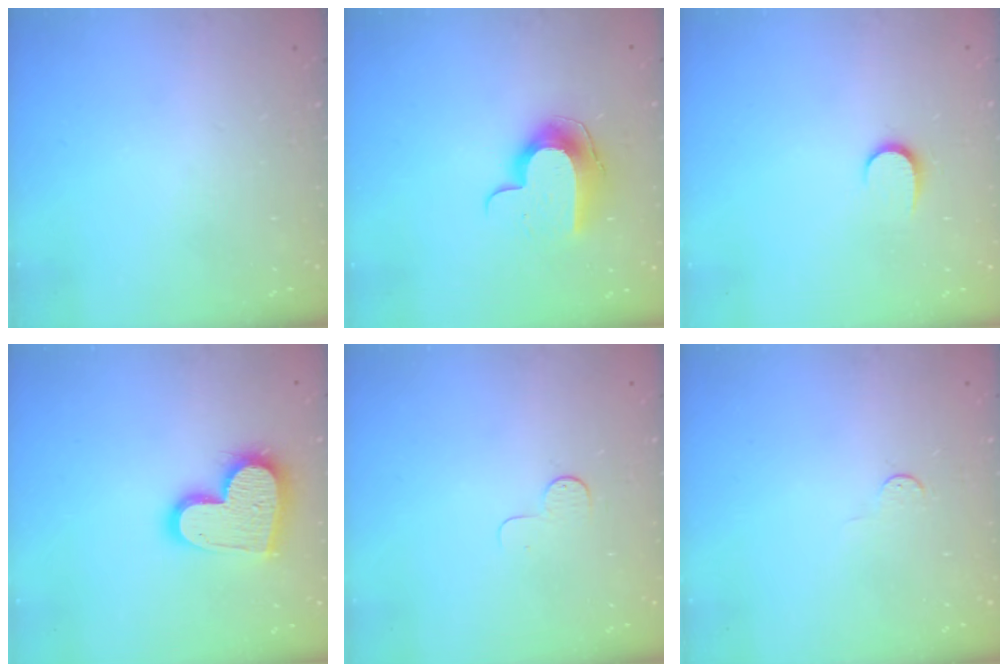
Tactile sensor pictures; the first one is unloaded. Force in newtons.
{"total": 11.5, "press": 11.4, "slide": 0.9}
{"total": 5.4, "press": 5.4, "slide": 0.6}
{"total": 16.9, "press": 16.8, "slide": 1.3}
{"total": 4.0, "press": 4.0, "slide": 0.4}
{"total": 2.8, "press": 2.8, "slide": 0.4}